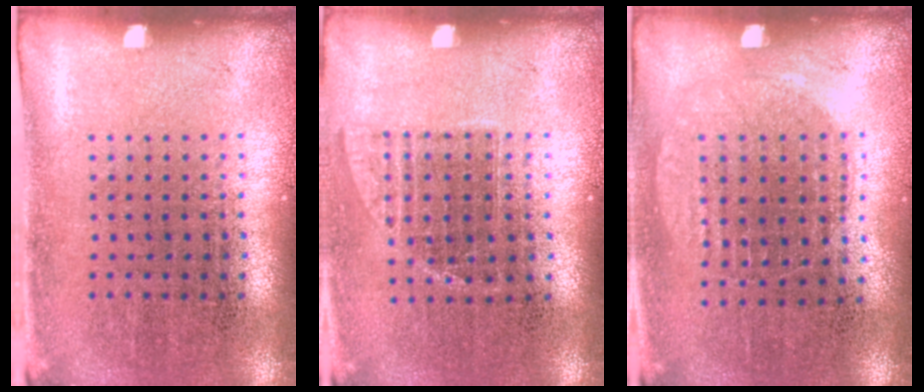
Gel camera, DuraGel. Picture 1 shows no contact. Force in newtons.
{"total": 0.9, "press": 0.8, "slide": 0.4}
{"total": 1.0, "press": 0.9, "slide": 0.4}